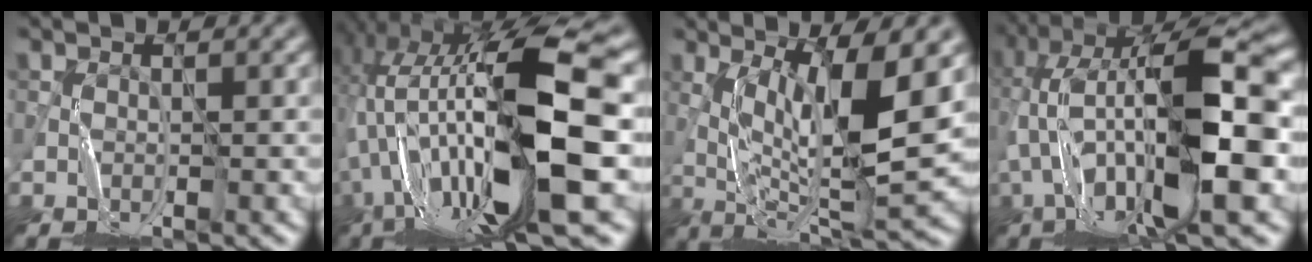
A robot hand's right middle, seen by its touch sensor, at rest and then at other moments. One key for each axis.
{"total": 17.0, "fx": -3.1, "fy": 4.7, "fz": 16.0, "tx": -0.303, "ty": 0.001, "tz": -0.049}
{"total": 10.3, "fx": 1.4, "fy": 2.5, "fz": 9.9, "tx": -0.166, "ty": -0.005, "tz": 0.034}
{"total": 13.3, "fx": 0.0, "fy": 4.1, "fz": 12.7, "tx": -0.243, "ty": 0.026, "tz": 0.002}